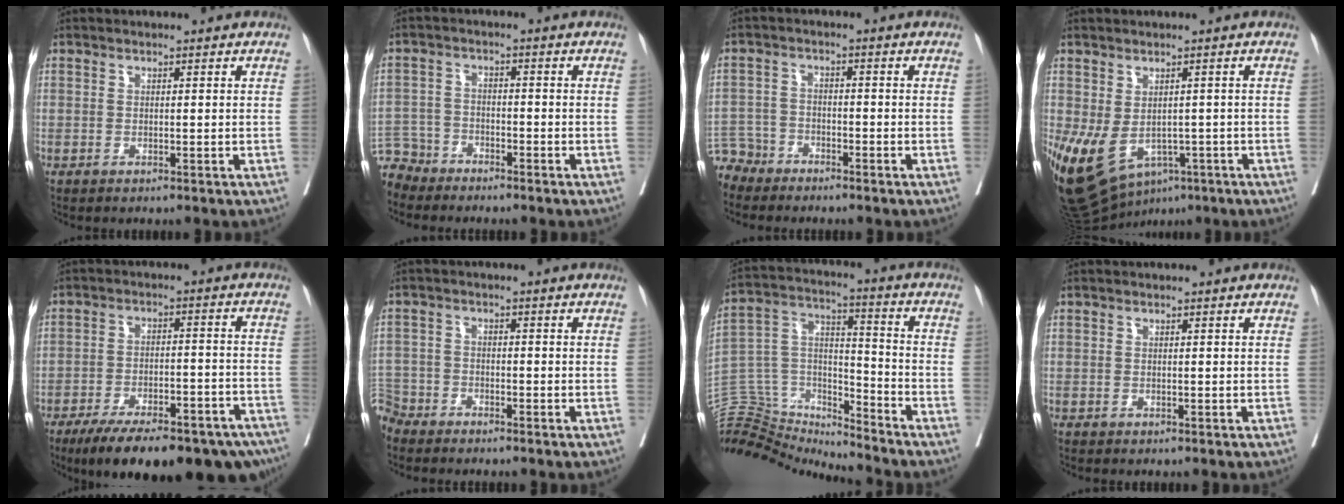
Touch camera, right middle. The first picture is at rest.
{"total": 6.0, "force": [-5.5, 2.4, -0.8], "torque": [0.017, -0.001, -0.110]}
{"total": 5.6, "force": [-5.0, 2.3, -0.8], "torque": [0.016, -0.003, -0.101]}
{"total": 12.9, "force": [-5.9, 7.8, 8.3], "torque": [-0.167, -0.013, -0.081]}
{"total": 23.8, "force": [-18.1, 7.1, 13.8], "torque": [-0.161, 0.000, -0.245]}
{"total": 5.1, "force": [-4.6, 2.0, -0.6], "torque": [0.013, -0.005, -0.096]}
{"total": 16.0, "force": [-15.7, 3.0, 0.8], "torque": [-0.020, 0.071, -0.274]}
{"total": 0.0}